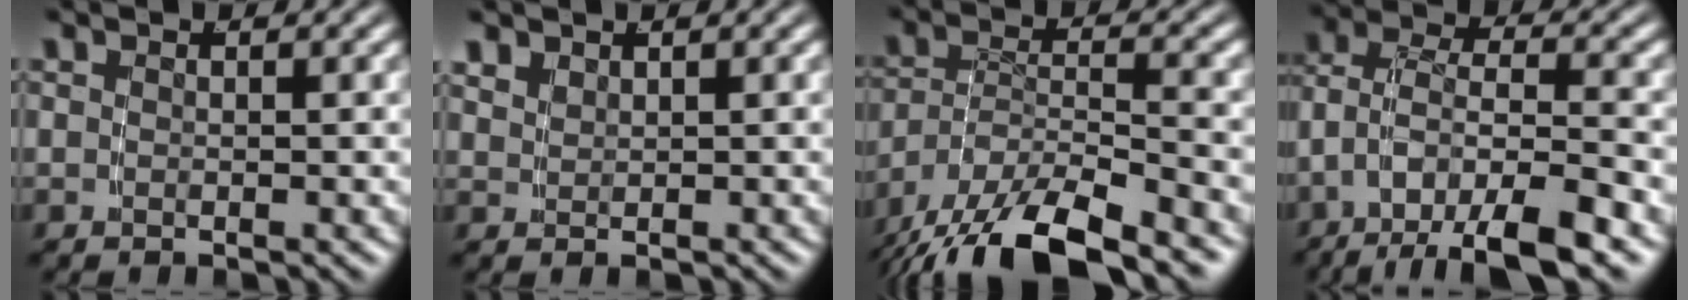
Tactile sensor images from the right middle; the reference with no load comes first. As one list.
[{"total": 1.2, "force": [0.8, 0.6, 0.6], "torque": [-0.014, -0.007, 0.029]}, {"total": 8.8, "force": [-5.5, 4.5, 5.1], "torque": [-0.091, -0.019, -0.087]}, {"total": 8.0, "force": [-3.9, 4.3, 5.5], "torque": [-0.110, -0.037, -0.047]}]